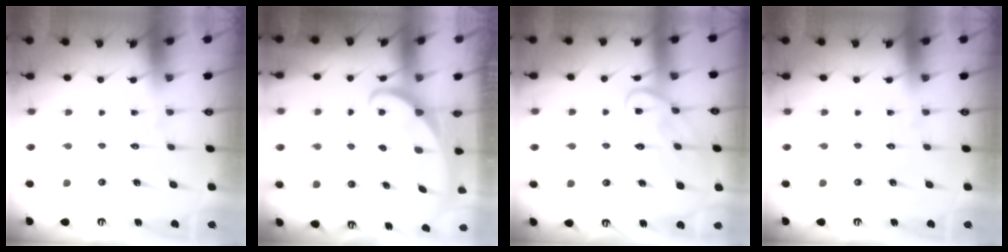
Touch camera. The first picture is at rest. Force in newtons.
{"total": 1.7, "press": 1.7, "slide": 0.1}
{"total": 12.1, "press": 12.0, "slide": 0.6}
{"total": 0.0}